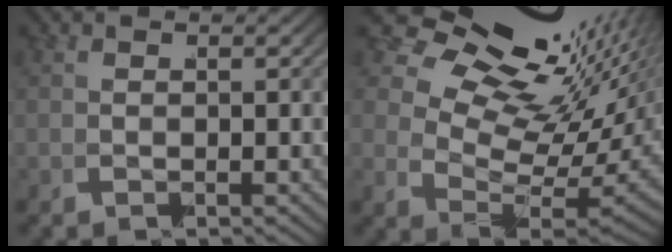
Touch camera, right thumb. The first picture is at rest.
{"total": 12.1, "force": [4.6, 7.0, 8.7], "torque": [-0.134, 0.001, 0.065]}